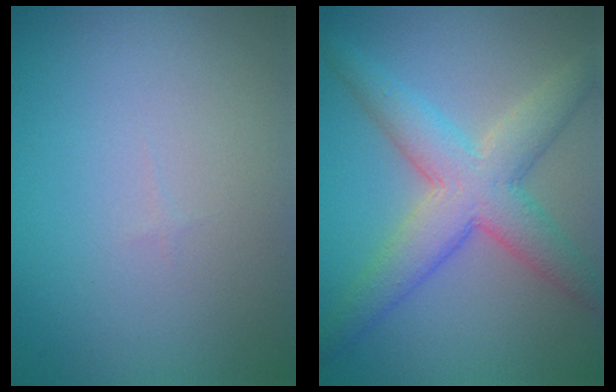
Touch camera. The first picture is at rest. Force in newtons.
{"total": 6.2, "press": 6.2, "slide": 0.2}